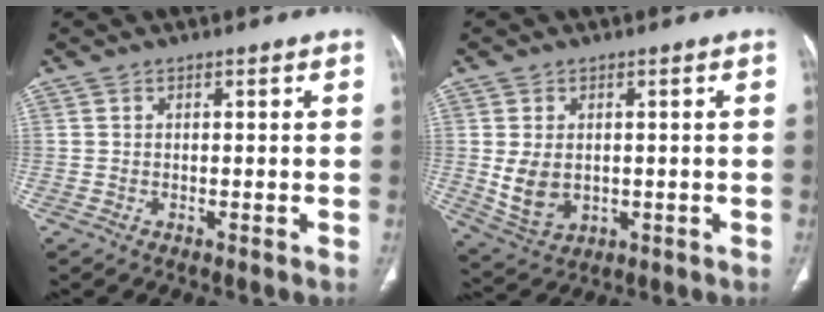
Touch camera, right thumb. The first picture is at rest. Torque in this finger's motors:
{"motor_torque": [-0.74, 0.76, 0.19, 0.56, 0.17]}